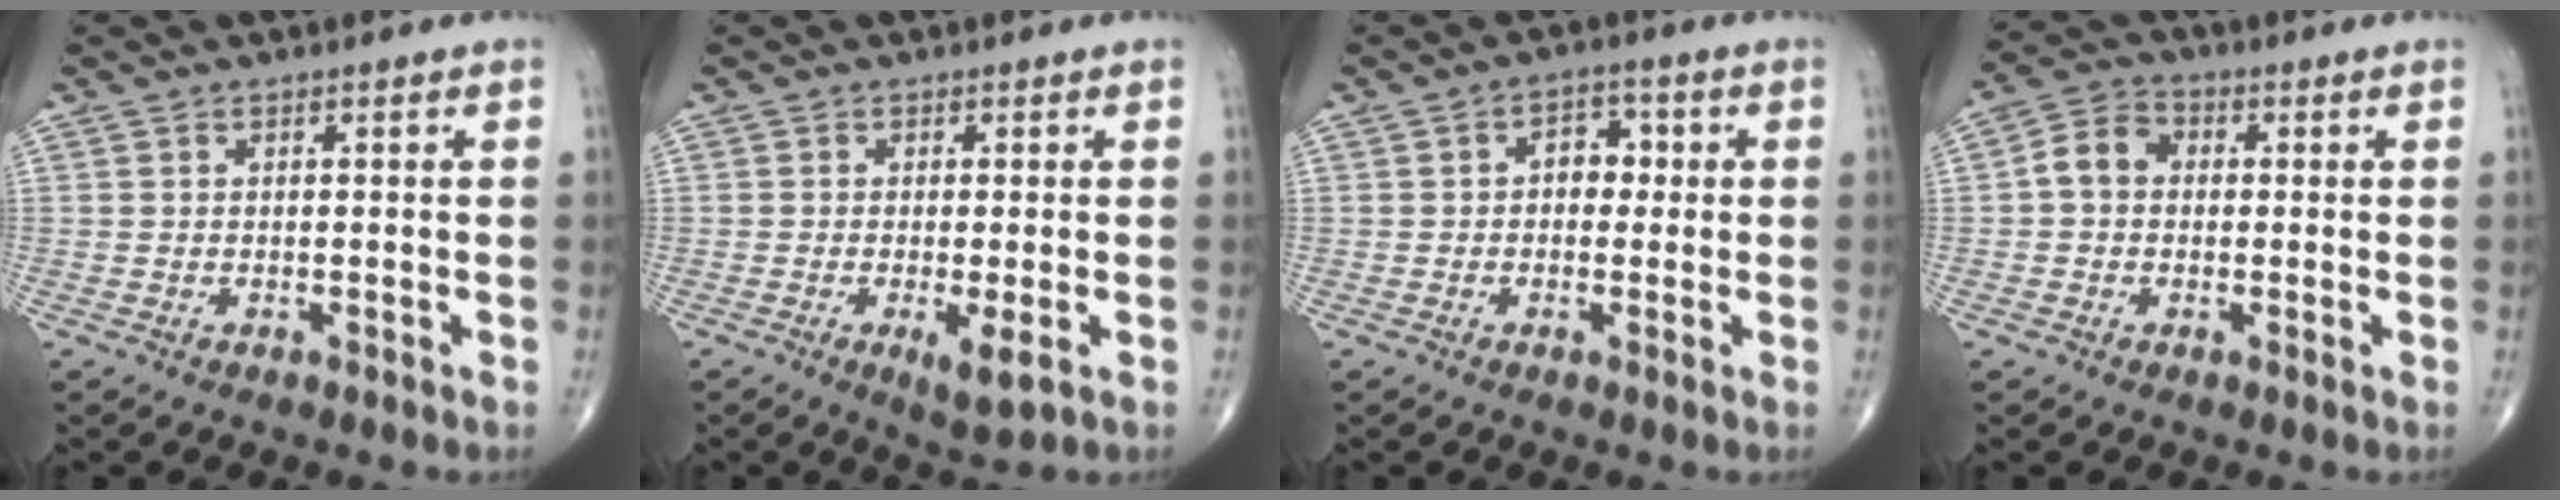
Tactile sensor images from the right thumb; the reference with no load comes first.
{"total": 4.1, "force": [-1.2, 0.9, 3.8], "torque": [-0.067, -0.013, -0.021]}
{"total": 4.7, "force": [0.4, 3.4, 3.2], "torque": [-0.021, 0.012, -0.002]}
{"total": 5.7, "force": [0.1, 4.5, 3.4], "torque": [-0.050, 0.020, -0.010]}